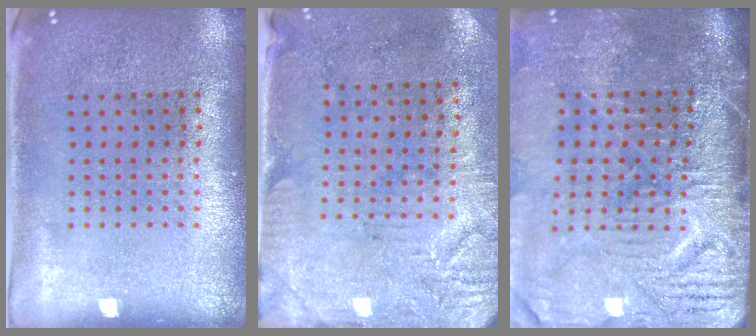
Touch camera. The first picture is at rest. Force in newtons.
{"total": 3.2, "press": 2.6, "slide": 1.9}
{"total": 4.8, "press": 3.9, "slide": 2.7}